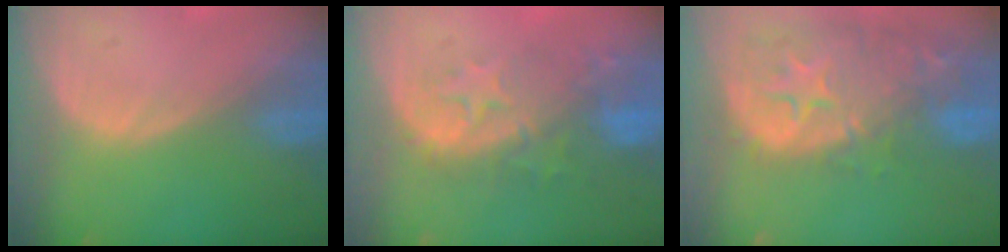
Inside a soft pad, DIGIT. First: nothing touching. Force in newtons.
{"total": 10.3, "press": 8.9, "slide": 5.1}
{"total": 14.5, "press": 11.7, "slide": 8.5}